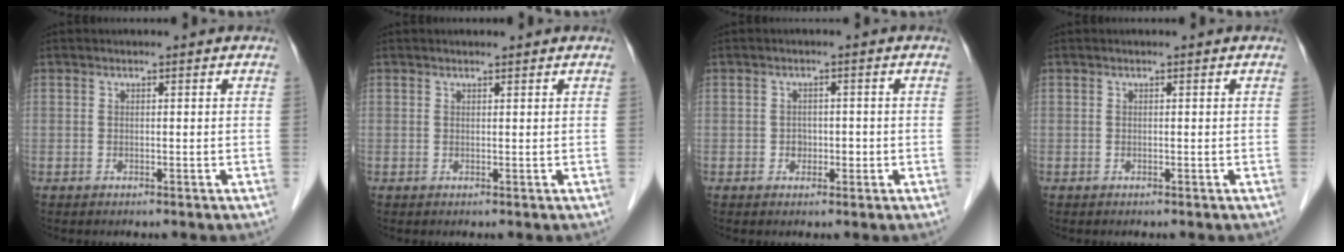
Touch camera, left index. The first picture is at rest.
{"total": 0.9, "force": [0.8, 0.1, 0.4], "torque": [-0.008, 0.005, 0.015]}
{"total": 1.8, "force": [-0.4, 1.5, 0.9], "torque": [-0.012, 0.004, -0.003]}
{"total": 0.0}